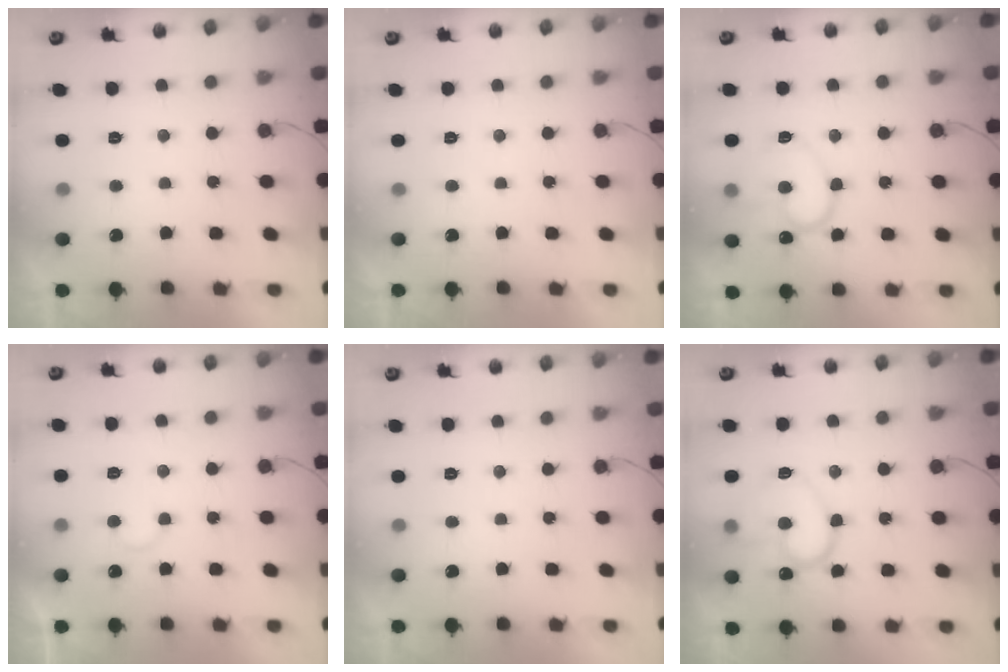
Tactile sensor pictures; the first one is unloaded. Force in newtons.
{"total": 1.7, "press": 1.7, "slide": 0.1}
{"total": 14.1, "press": 14.0, "slide": 1.3}
{"total": 4.5, "press": 4.5, "slide": 0.5}
{"total": 0.0}
{"total": 15.2, "press": 15.2, "slide": 1.3}